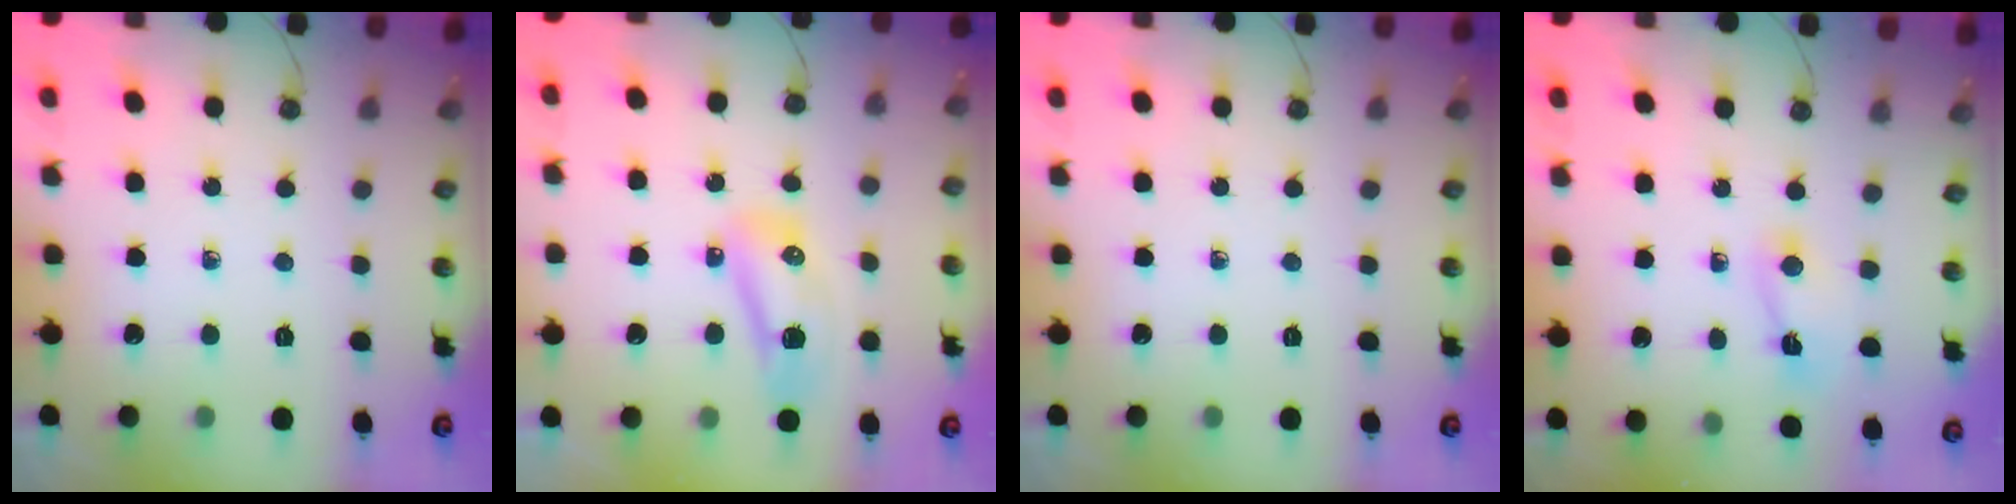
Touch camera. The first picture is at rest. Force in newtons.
{"total": 8.4, "press": 8.2, "slide": 1.8}
{"total": 0.0}
{"total": 2.5, "press": 2.5, "slide": 0.3}